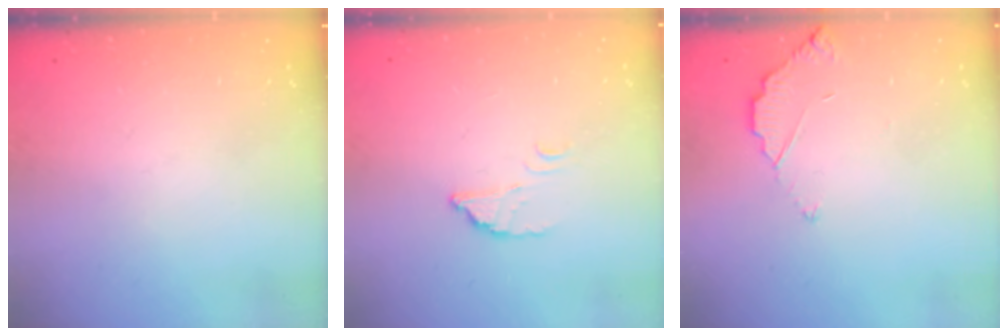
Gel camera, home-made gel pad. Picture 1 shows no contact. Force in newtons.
{"total": 2.5, "press": 2.5, "slide": 0.2}
{"total": 3.3, "press": 3.3, "slide": 0.3}